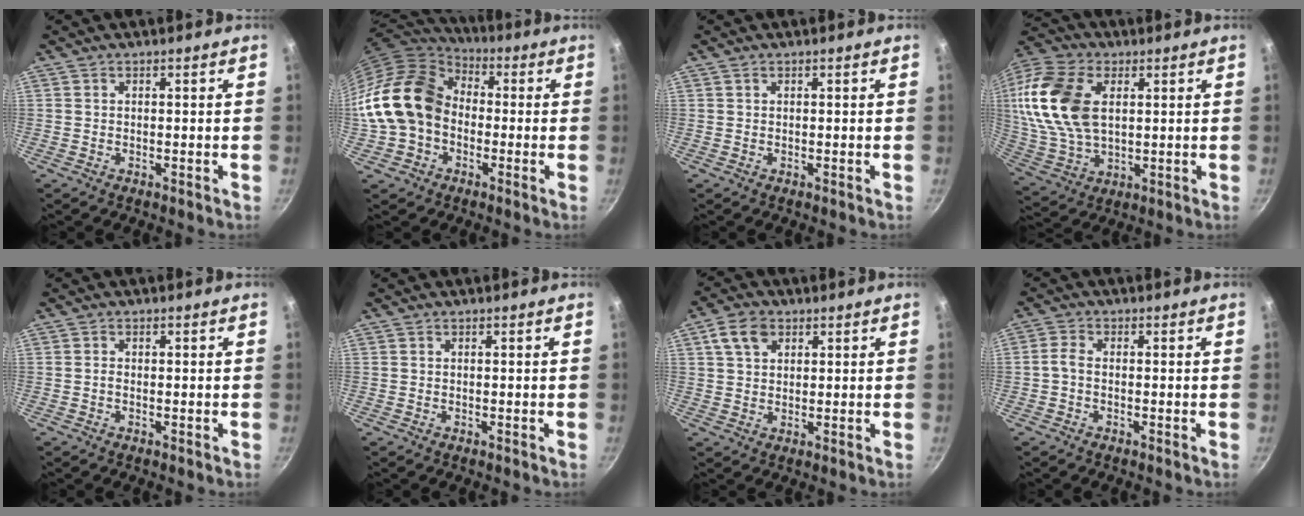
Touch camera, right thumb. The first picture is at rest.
{"total": 16.6, "force": [-1.8, 13.1, 10.0], "torque": [-0.162, 0.047, -0.044]}
{"total": 0.0}
{"total": 21.0, "force": [4.7, 13.3, 15.5], "torque": [-0.326, 0.000, 0.091]}
{"total": 0.6, "force": [-0.2, 0.4, 0.5], "torque": [-0.010, 0.004, -0.005]}
{"total": 0.0}
{"total": 6.0, "force": [2.7, 4.0, 3.5], "torque": [-0.053, 0.002, 0.046]}
{"total": 2.3, "force": [-0.7, 1.3, 1.7], "torque": [-0.042, 0.011, -0.021]}